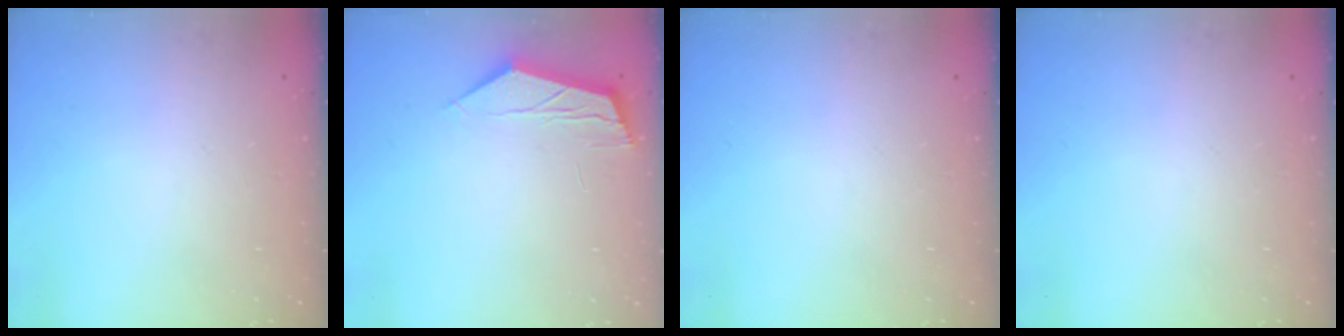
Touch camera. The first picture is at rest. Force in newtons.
{"total": 4.5, "press": 4.5, "slide": 0.0}
{"total": 0.0}
{"total": 0.0}